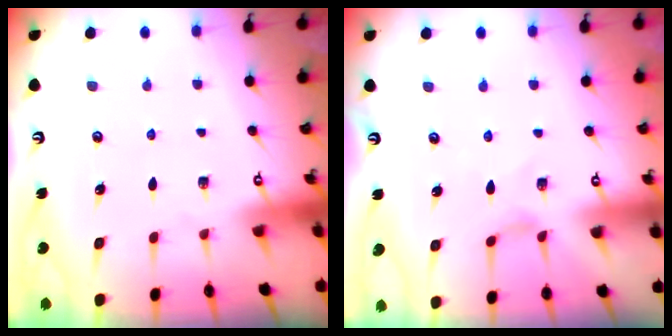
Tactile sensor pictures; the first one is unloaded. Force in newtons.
{"total": 0.5, "press": 0.5, "slide": 0.2}